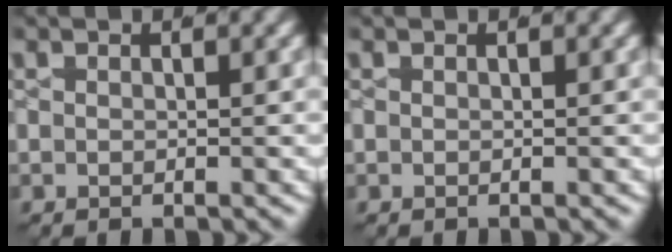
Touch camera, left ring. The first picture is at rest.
{"total": 0.0}